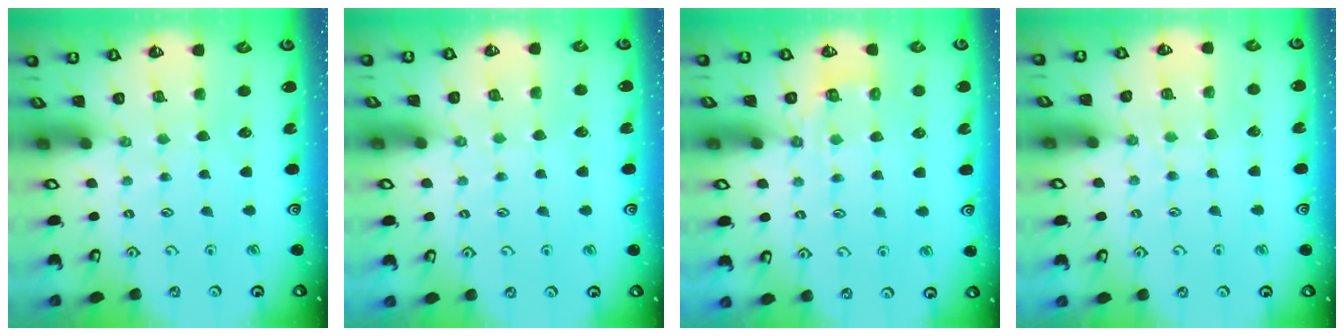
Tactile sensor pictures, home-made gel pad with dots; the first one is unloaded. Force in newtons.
{"total": 2.5, "press": 2.4, "slide": 0.4}
{"total": 4.1, "press": 3.8, "slide": 1.5}
{"total": 7.8, "press": 7.7, "slide": 0.7}